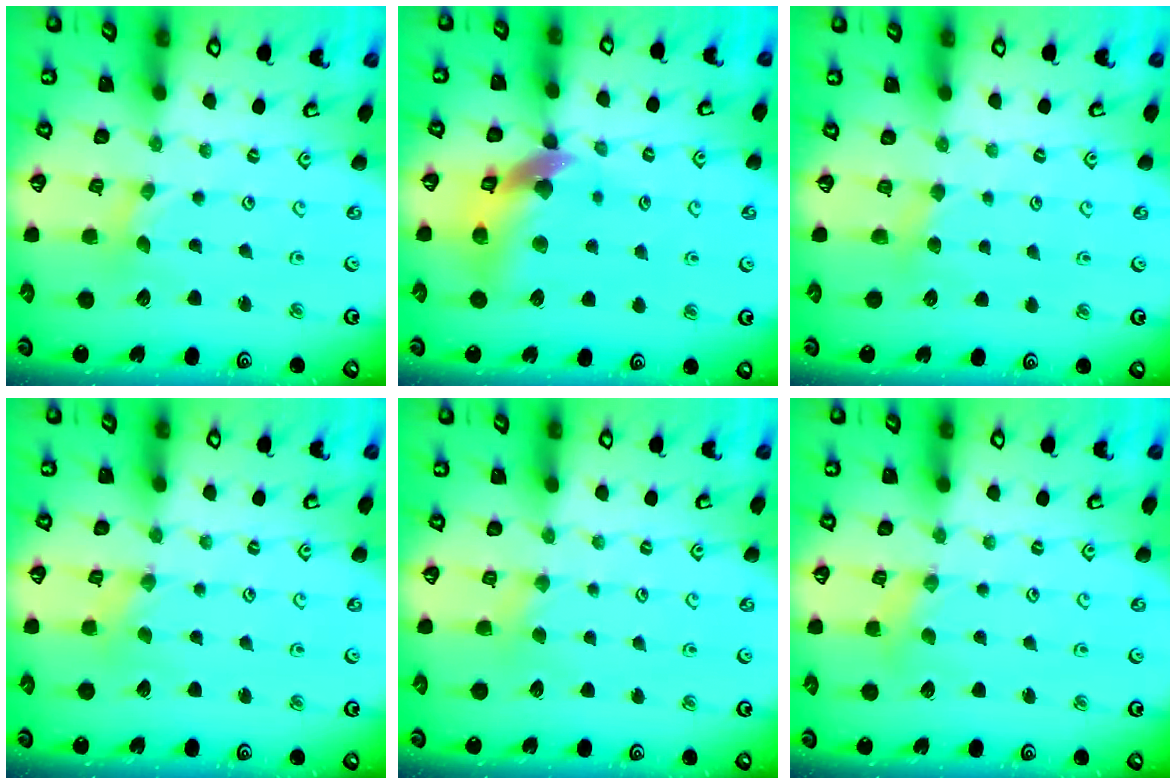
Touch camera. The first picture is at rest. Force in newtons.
{"total": 12.7, "press": 12.6, "slide": 1.9}
{"total": 2.9, "press": 2.9, "slide": 0.5}
{"total": 0.0}
{"total": 1.6, "press": 1.6, "slide": 0.4}
{"total": 1.9, "press": 1.9, "slide": 0.3}